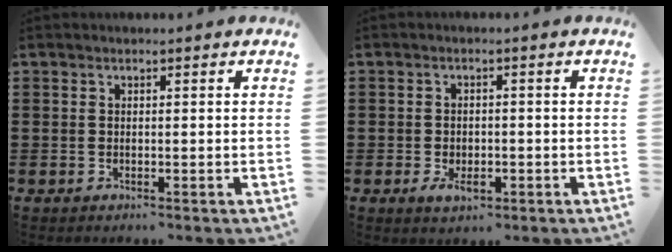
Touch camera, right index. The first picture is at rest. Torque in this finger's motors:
{"motor_torque": [1.22, 0.92, 0.23, 0.06]}